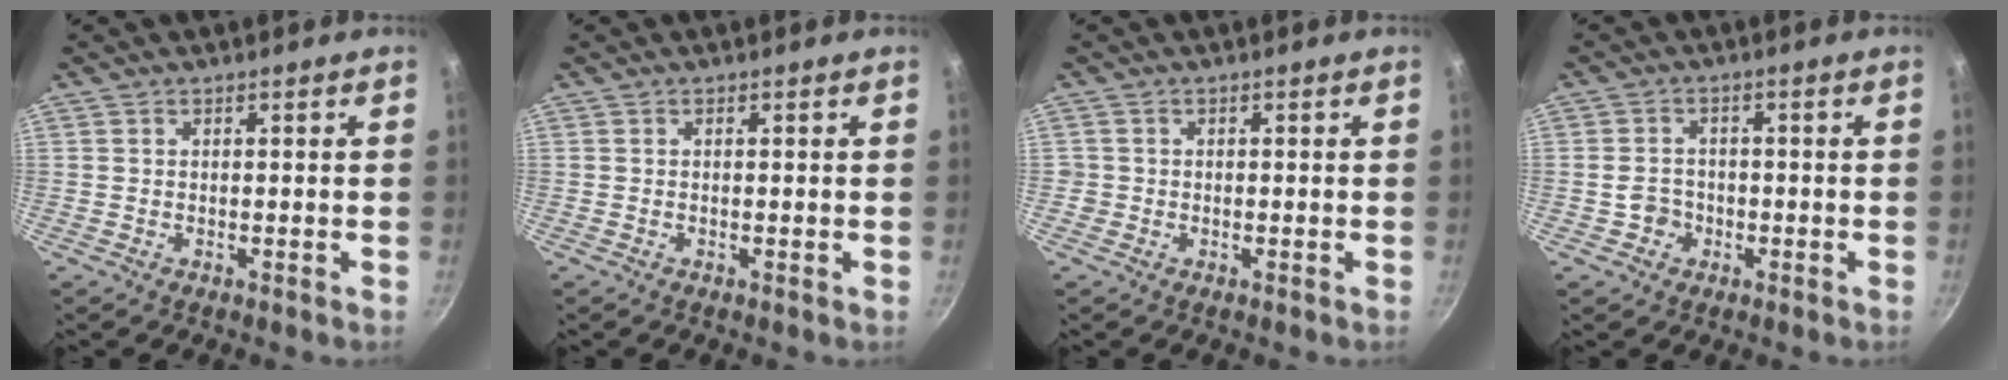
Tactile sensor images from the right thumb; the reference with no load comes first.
{"total": 0.0}
{"total": 1.3, "force": [-0.3, 1.2, 0.2], "torque": [0.000, 0.003, -0.006]}
{"total": 3.7, "force": [-1.2, 3.3, 1.3], "torque": [-0.008, 0.016, -0.020]}